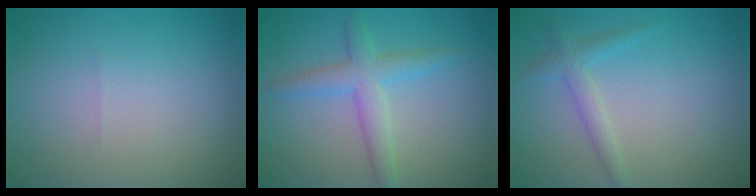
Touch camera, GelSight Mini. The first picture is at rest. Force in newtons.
{"total": 3.3, "press": 3.3, "slide": 0.0}
{"total": 1.9, "press": 1.9, "slide": 0.2}